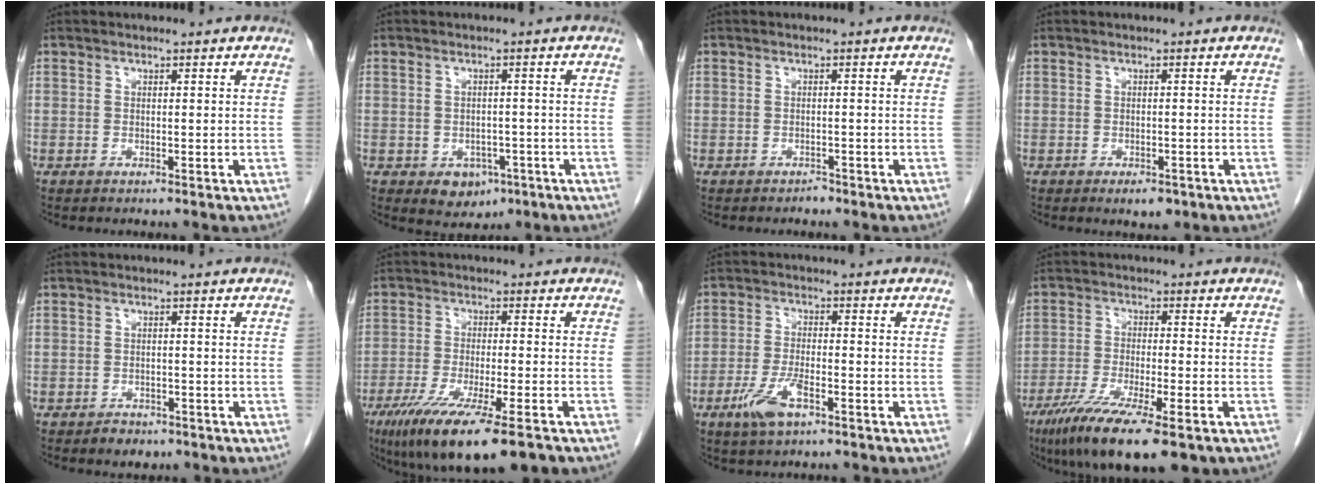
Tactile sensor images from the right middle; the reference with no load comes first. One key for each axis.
{"total": 4.6, "fx": -2.3, "fy": 3.3, "fz": 2.4, "tx": -0.029, "ty": 0.002, "tz": -0.020}
{"total": 0.9, "fx": -0.8, "fy": 0.4, "fz": 0.0, "tx": -0.003, "ty": 0.000, "tz": -0.015}
{"total": 2.5, "fx": -1.5, "fy": 1.3, "fz": 1.6, "tx": -0.019, "ty": 0.000, "tz": -0.012}
{"total": 2.5, "fx": -1.9, "fy": 1.4, "fz": 0.8, "tx": -0.017, "ty": 0.001, "tz": -0.022}
{"total": 15.2, "fx": -10.3, "fy": 1.6, "fz": 11.2, "tx": -0.179, "ty": -0.042, "tz": -0.166}
{"total": 5.9, "fx": -3.2, "fy": 1.7, "fz": 4.7, "tx": -0.100, "ty": -0.006, "tz": -0.058}
{"total": 13.7, "fx": -8.7, "fy": 2.4, "fz": 10.3, "tx": -0.177, "ty": -0.035, "tz": -0.141}